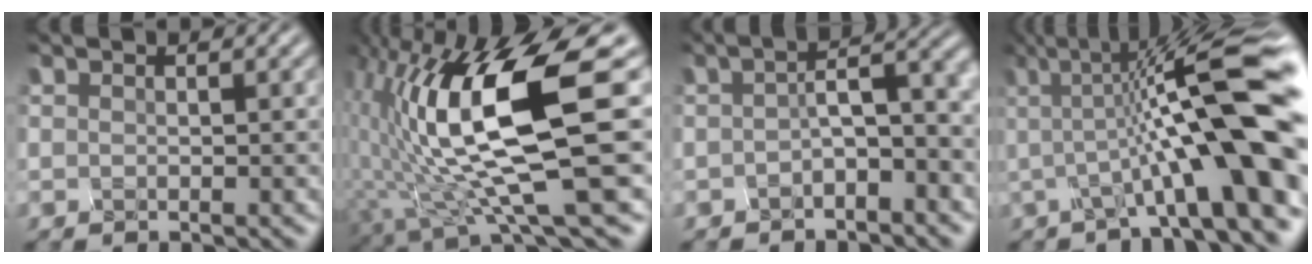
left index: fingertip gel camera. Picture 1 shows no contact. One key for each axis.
{"total": 13.6, "fx": 1.2, "fy": 3.5, "fz": 13.1, "tx": -0.228, "ty": -0.007, "tz": 0.020}
{"total": 5.2, "fx": -0.5, "fy": 2.0, "fz": 4.7, "tx": -0.072, "ty": 0.013, "tz": -0.017}
{"total": 12.2, "fx": -0.9, "fy": 2.3, "fz": 12.0, "tx": -0.159, "ty": 0.027, "tz": -0.027}